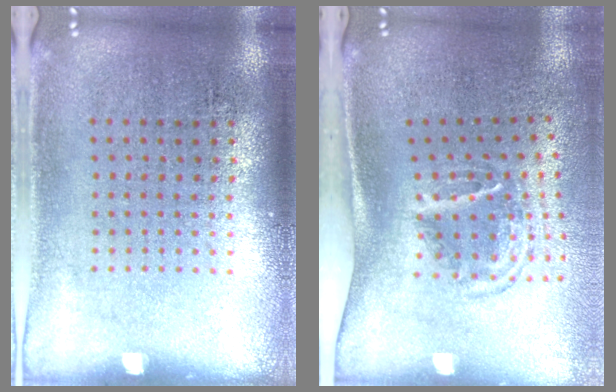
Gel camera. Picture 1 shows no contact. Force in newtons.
{"total": 1.8, "press": 1.1, "slide": 1.4}